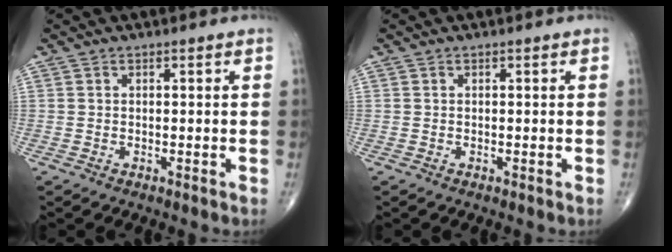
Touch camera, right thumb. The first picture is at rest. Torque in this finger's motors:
{"motor_torque": [0.07, 0.07, -0.04, 0.04, 0.01]}